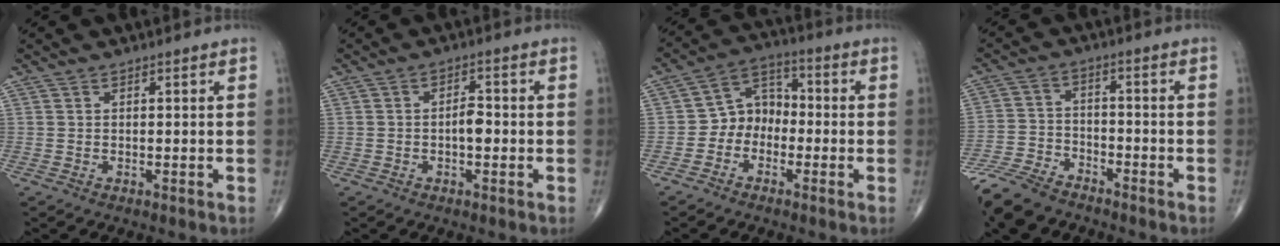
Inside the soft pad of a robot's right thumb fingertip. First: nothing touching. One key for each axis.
{"total": 3.2, "fx": -0.6, "fy": 1.6, "fz": 2.7, "tx": -0.035, "ty": 0.009, "tz": -0.014}
{"total": 7.3, "fx": -2.0, "fy": 5.8, "fz": 4.0, "tx": -0.036, "ty": 0.037, "tz": -0.054}
{"total": 11.8, "fx": -9.6, "fy": 5.0, "fz": 4.8, "tx": -0.092, "ty": 0.022, "tz": -0.180}